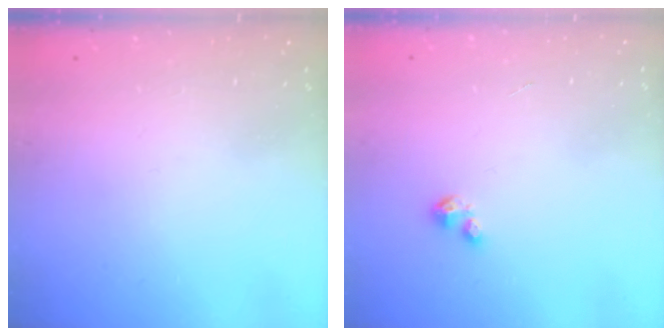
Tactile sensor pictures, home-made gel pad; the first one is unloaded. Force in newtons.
{"total": 2.1, "press": 2.0, "slide": 0.5}